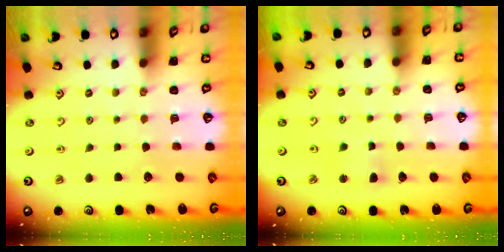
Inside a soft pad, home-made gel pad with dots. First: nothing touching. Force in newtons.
{"total": 3.0, "press": 3.0, "slide": 0.4}